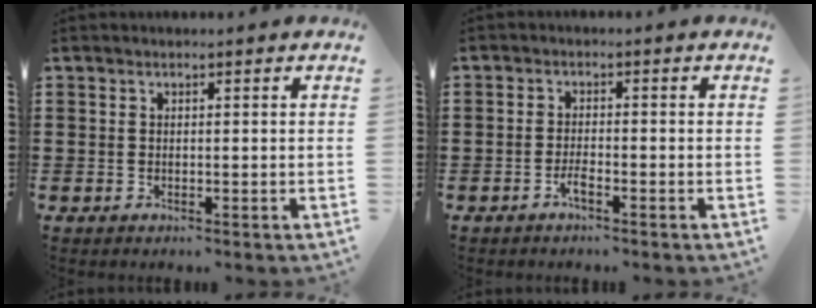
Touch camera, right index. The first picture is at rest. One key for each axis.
{"total": 2.0, "fx": -1.3, "fy": 0.4, "fz": 1.5, "tx": -0.035, "ty": -0.004, "tz": -0.026}